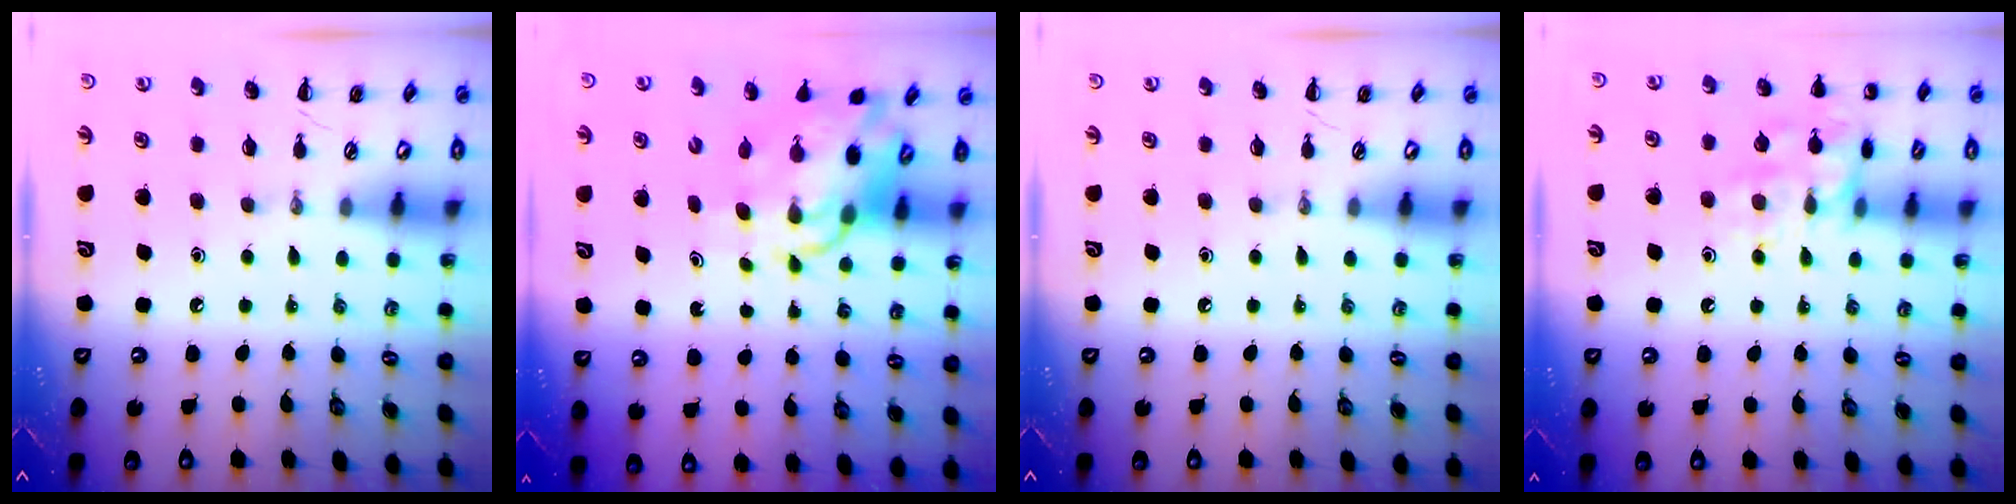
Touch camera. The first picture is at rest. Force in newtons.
{"total": 10.5, "press": 10.1, "slide": 2.8}
{"total": 0.0}
{"total": 12.8, "press": 12.8, "slide": 0.6}